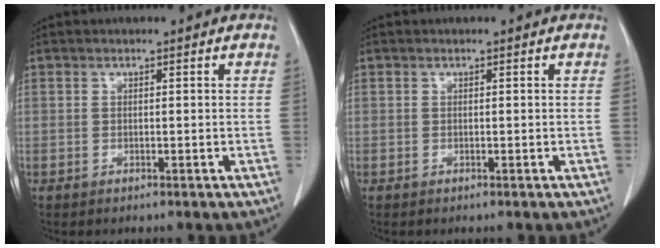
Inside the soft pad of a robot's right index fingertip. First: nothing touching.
{"total": 0.0}